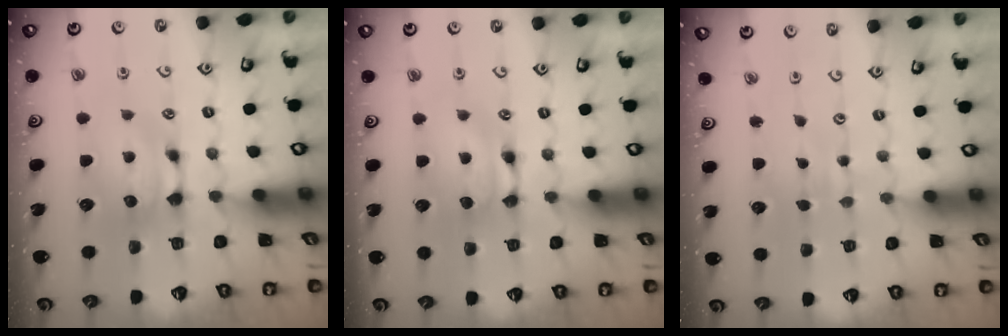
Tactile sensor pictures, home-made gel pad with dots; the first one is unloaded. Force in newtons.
{"total": 1.6, "press": 1.6, "slide": 0.1}
{"total": 4.9, "press": 4.9, "slide": 0.3}